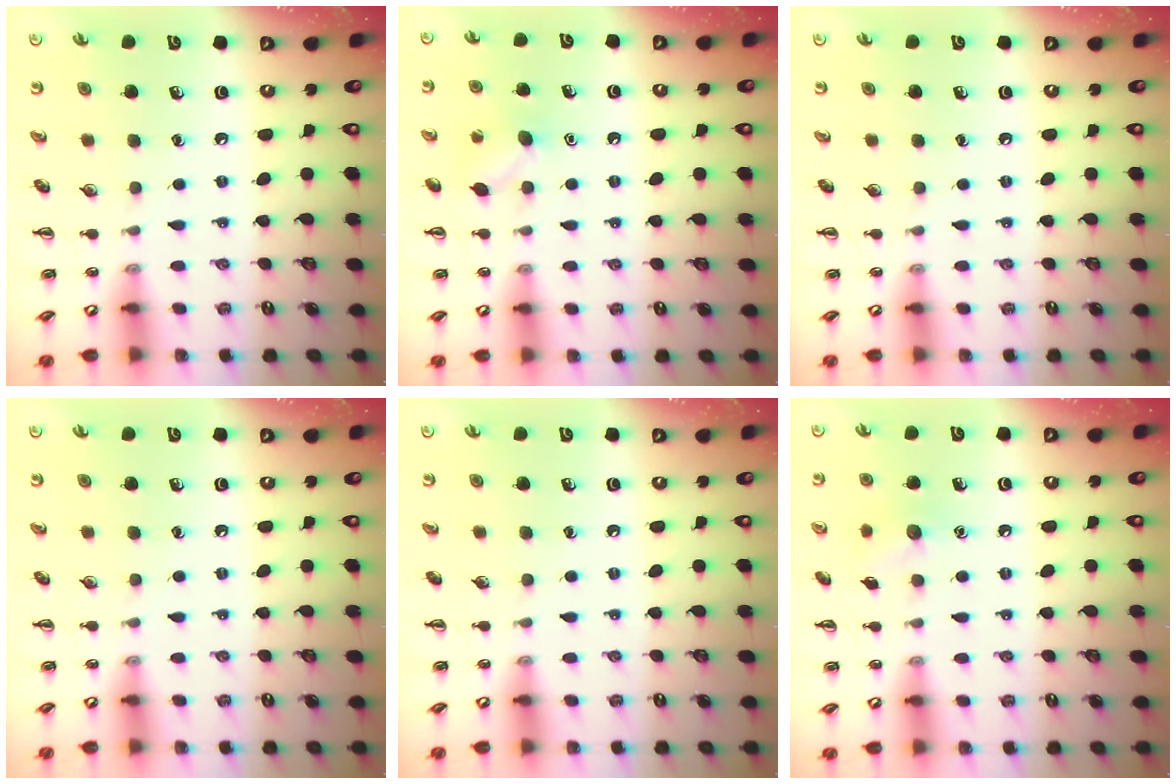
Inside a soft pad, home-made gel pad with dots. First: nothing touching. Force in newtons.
{"total": 7.2, "press": 7.0, "slide": 1.9}
{"total": 0.0}
{"total": 0.0}
{"total": 0.0}
{"total": 7.2, "press": 6.9, "slide": 1.9}